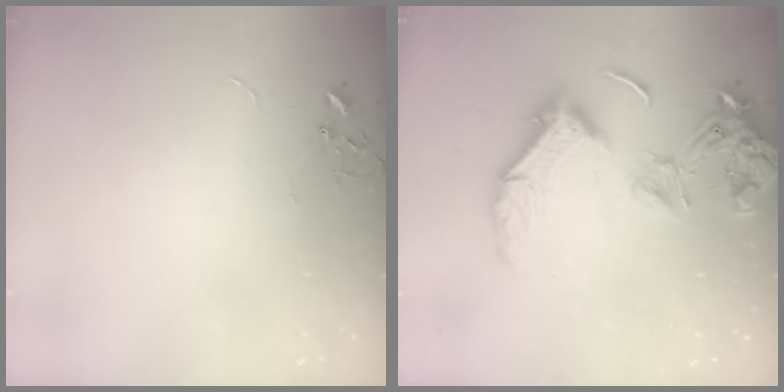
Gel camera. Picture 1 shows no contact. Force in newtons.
{"total": 20.0, "press": 19.8, "slide": 2.9}